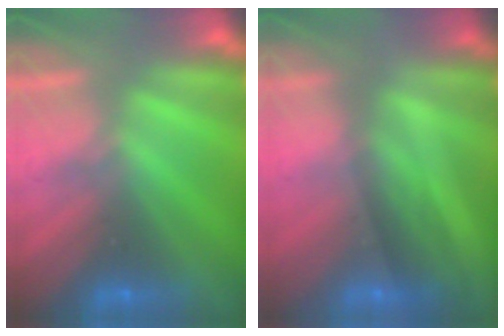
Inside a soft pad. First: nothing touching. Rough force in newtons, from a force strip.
{"total": 2.0}